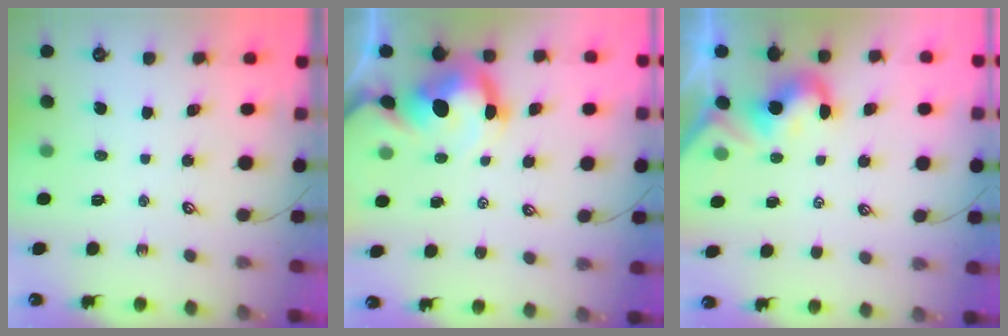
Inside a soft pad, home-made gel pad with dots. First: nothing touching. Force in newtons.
{"total": 9.0, "press": 8.9, "slide": 1.6}
{"total": 2.9, "press": 2.9, "slide": 0.5}